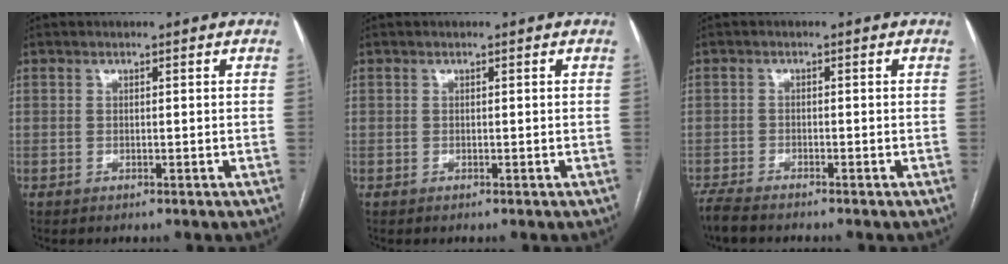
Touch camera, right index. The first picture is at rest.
{"total": 0.0}
{"total": 3.7, "force": [-3.3, 0.4, 1.6], "torque": [-0.032, -0.014, -0.059]}